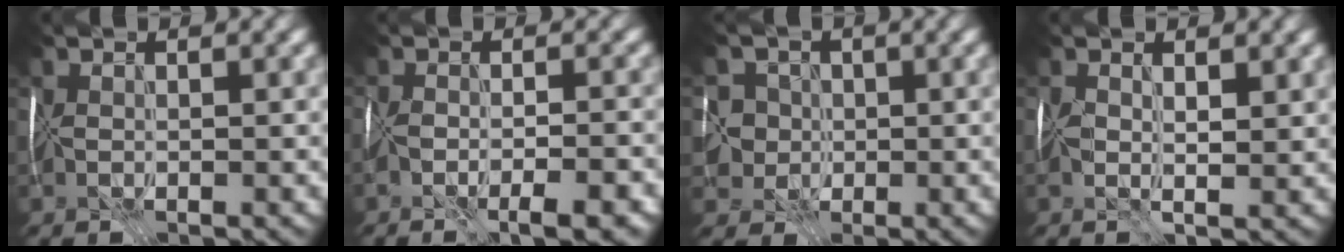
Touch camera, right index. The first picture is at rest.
{"total": 5.4, "force": [-3.4, 1.3, 4.0], "torque": [-0.053, 0.003, -0.047]}
{"total": 5.4, "force": [-0.2, 5.0, 2.0], "torque": [-0.027, 0.030, -0.029]}
{"total": 2.5, "force": [0.7, 1.0, 2.1], "torque": [-0.042, 0.001, 0.012]}